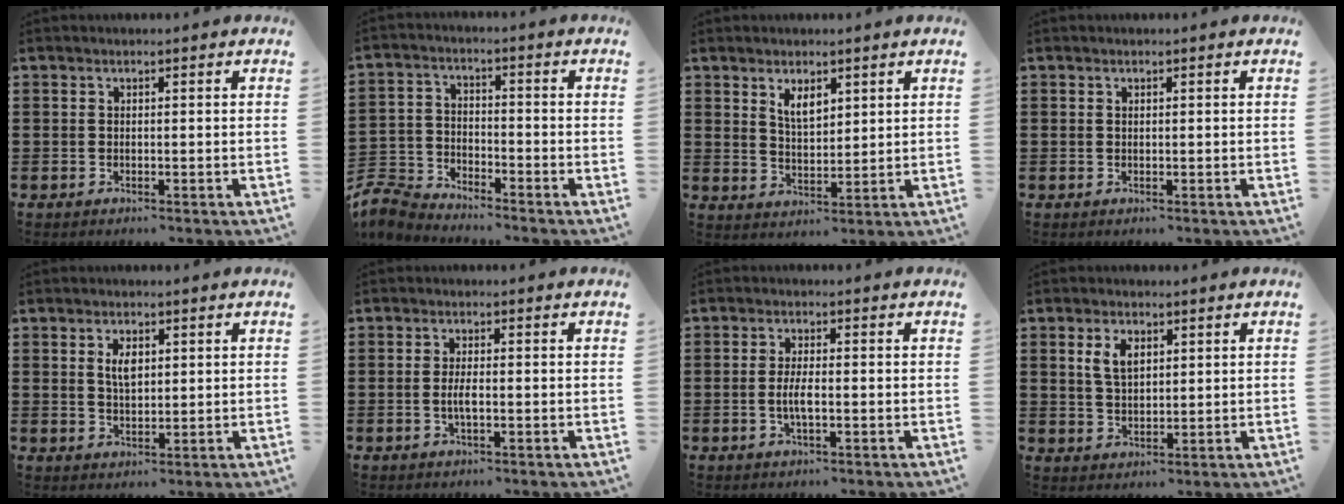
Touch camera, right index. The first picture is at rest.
{"total": 5.2, "force": [-5.1, 1.0, 0.7], "torque": [-0.039, -0.001, -0.108]}
{"total": 3.8, "force": [2.5, 1.7, 2.3], "torque": [-0.044, 0.002, 0.043]}
{"total": 0.0}
{"total": 3.3, "force": [1.2, 1.5, 2.7], "torque": [-0.050, 0.004, 0.017]}
{"total": 2.4, "force": [-0.5, 0.6, 2.3], "torque": [-0.048, -0.002, -0.011]}
{"total": 3.2, "force": [-0.6, 0.8, 3.0], "torque": [-0.067, -0.005, -0.016]}
{"total": 3.9, "force": [1.6, 2.2, 2.8], "torque": [-0.063, 0.008, 0.028]}